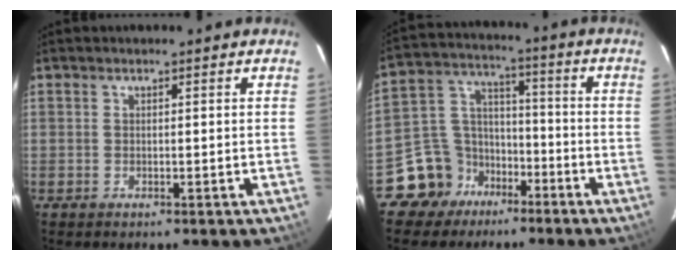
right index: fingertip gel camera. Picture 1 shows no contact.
{"total": 10.6, "force": [-7.0, 7.8, 1.4], "torque": [-0.046, 0.053, -0.126]}